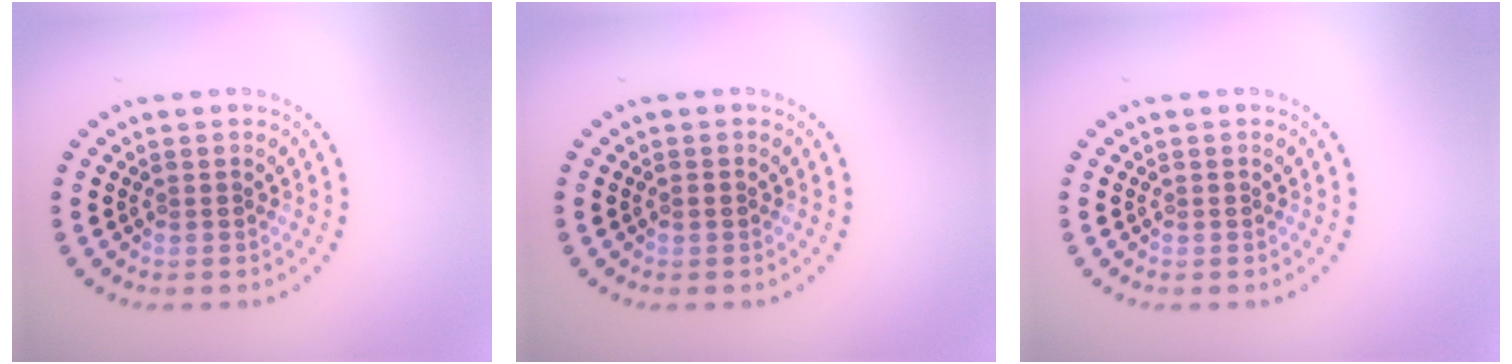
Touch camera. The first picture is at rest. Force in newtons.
{"total": 0.5, "press": 0.5, "slide": 0.1}
{"total": 0.0}